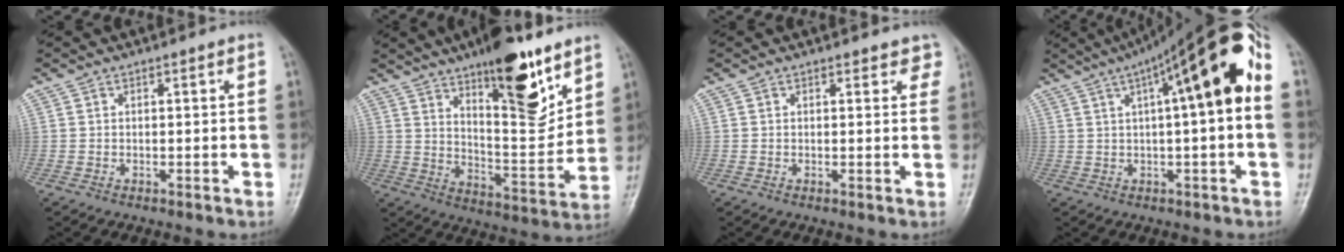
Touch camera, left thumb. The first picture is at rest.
{"total": 18.1, "force": [11.1, 5.8, 13.0], "torque": [-0.157, -0.073, 0.182]}
{"total": 3.0, "force": [2.5, 1.3, 0.9], "torque": [0.020, -0.008, 0.015]}
{"total": 18.7, "force": [4.4, 4.1, 17.7], "torque": [-0.279, 0.043, 0.058]}